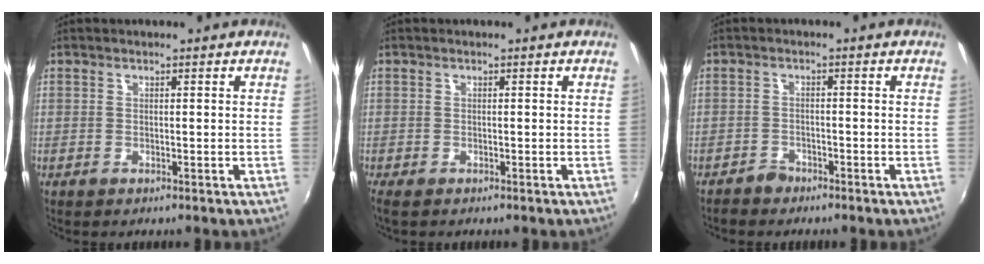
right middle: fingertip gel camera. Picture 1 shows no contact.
{"total": 1.5, "force": [-1.1, 0.4, 1.0], "torque": [-0.020, -0.007, -0.019]}
{"total": 2.5, "force": [-2.3, 1.0, 0.3], "torque": [-0.013, 0.001, -0.043]}